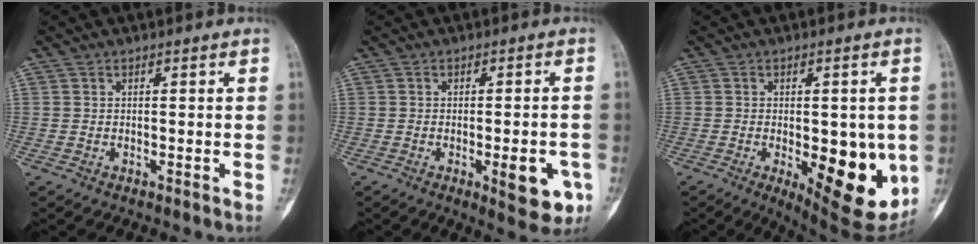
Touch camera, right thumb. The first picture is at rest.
{"total": 8.2, "force": [-2.8, 3.0, 7.1], "torque": [-0.072, 0.003, -0.028]}
{"total": 16.5, "force": [-3.4, 7.2, 14.5], "torque": [-0.160, -0.021, -0.025]}